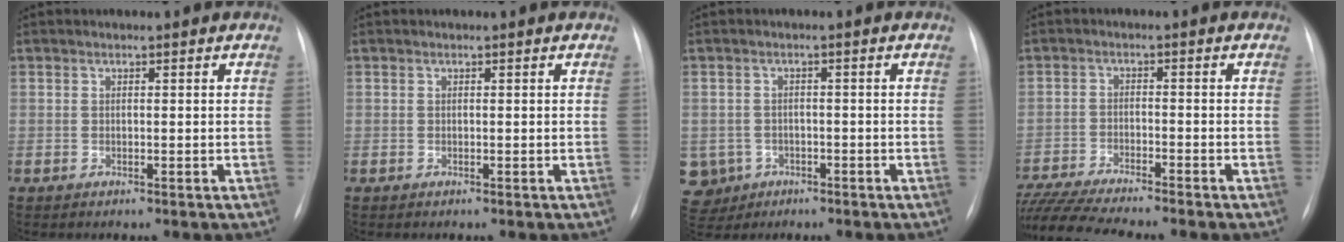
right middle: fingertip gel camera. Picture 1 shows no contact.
{"total": 0.0}
{"total": 6.6, "force": [-2.6, 6.0, 0.5], "torque": [-0.022, 0.009, -0.035]}
{"total": 12.5, "force": [-11.2, -0.1, 5.7], "torque": [-0.098, -0.016, -0.186]}